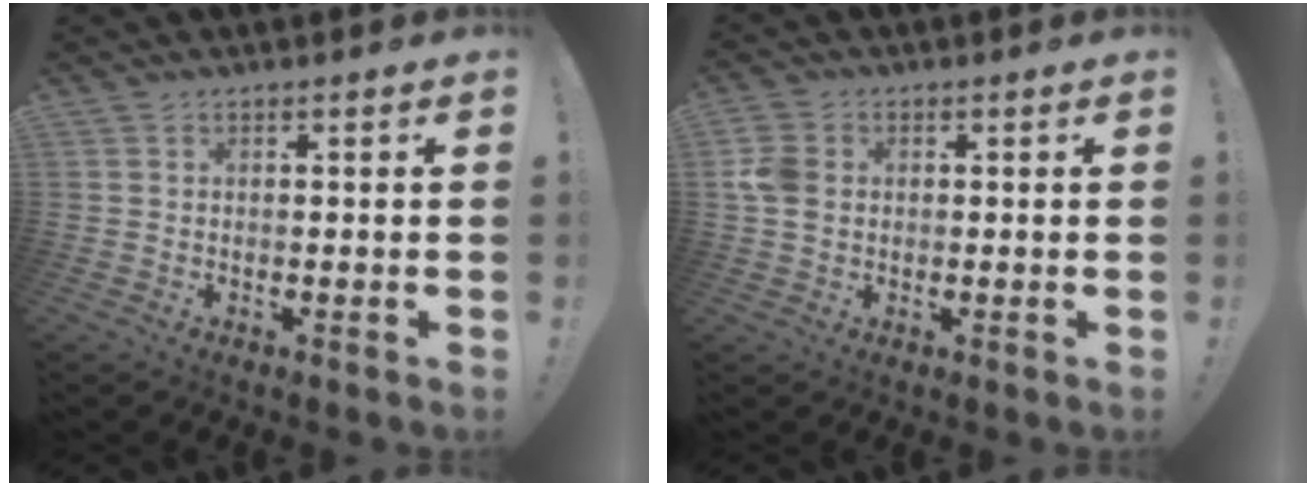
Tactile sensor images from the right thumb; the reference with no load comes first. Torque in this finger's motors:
{"motor_torque": [-0.39, 0.46, 0.58, 0.10, -0.01]}